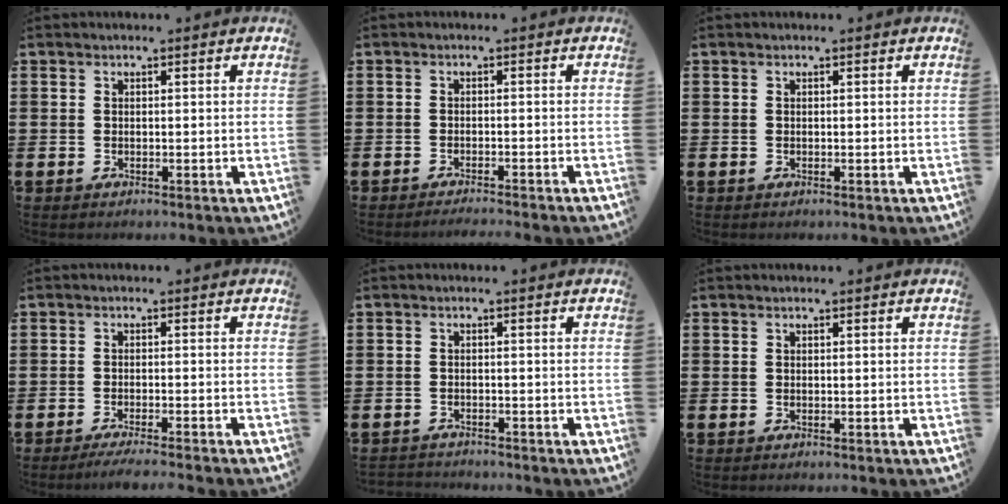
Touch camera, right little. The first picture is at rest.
{"total": 1.2, "force": [-1.1, -0.3, 0.2], "torque": [-0.002, 0.001, -0.023]}
{"total": 0.0}
{"total": 1.8, "force": [-1.5, -0.2, 0.9], "torque": [-0.013, 0.002, -0.029]}
{"total": 1.1, "force": [-1.1, 0.1, -0.1], "torque": [-0.001, 0.003, -0.024]}
{"total": 0.0}